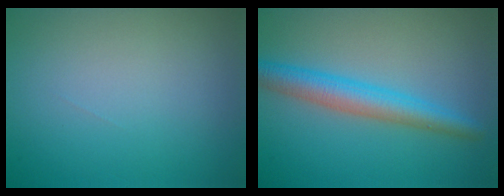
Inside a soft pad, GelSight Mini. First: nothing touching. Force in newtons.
{"total": 4.3, "press": 4.3, "slide": 0.2}